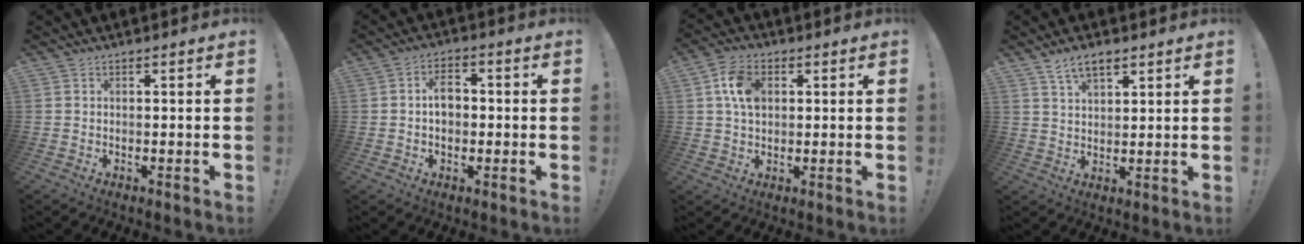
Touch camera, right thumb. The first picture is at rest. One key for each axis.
{"total": 5.9, "fx": 0.1, "fy": 4.2, "fz": 4.2, "tx": -0.058, "ty": 0.006, "tz": -0.002}
{"total": 9.0, "fx": 2.1, "fy": 6.3, "fz": 6.1, "tx": -0.108, "ty": 0.010, "tz": 0.041}
{"total": 6.6, "fx": 4.3, "fy": 2.9, "fz": 4.1, "tx": -0.069, "ty": -0.013, "tz": 0.079}